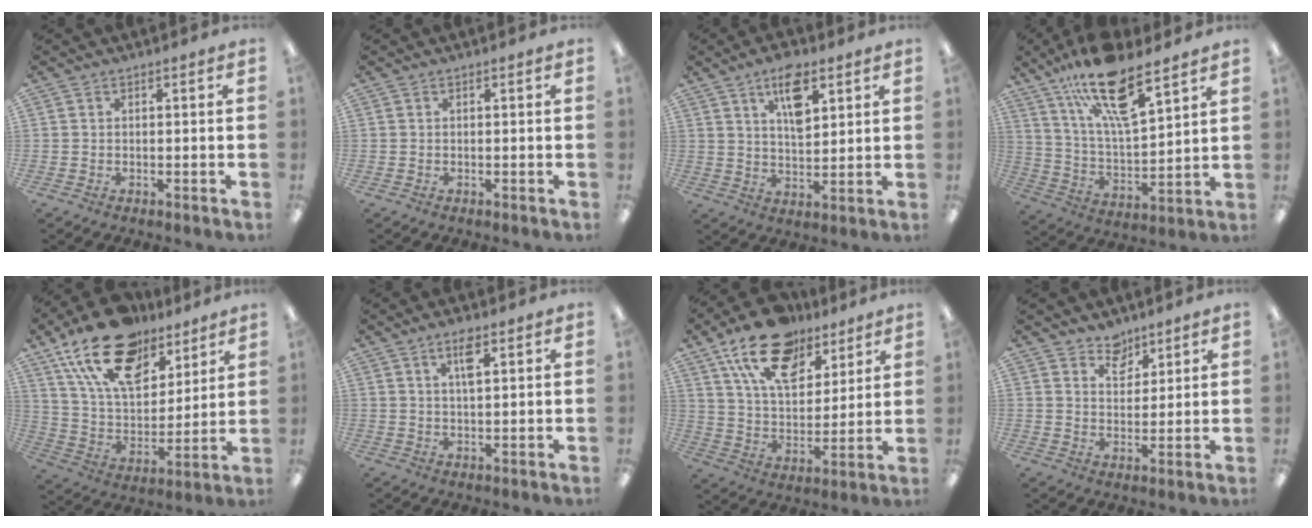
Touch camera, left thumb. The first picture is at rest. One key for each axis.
{"total": 0.0}
{"total": 9.6, "fx": 5.4, "fy": 4.4, "fz": 6.5, "tx": -0.100, "ty": -0.018, "tz": 0.091}
{"total": 19.1, "fx": 12.9, "fy": 6.3, "fz": 12.6, "tx": -0.218, "ty": -0.067, "tz": 0.219}
{"total": 22.0, "fx": 14.1, "fy": 11.6, "fz": 12.2, "tx": -0.218, "ty": -0.066, "tz": 0.255}
{"total": 4.5, "fx": 2.5, "fy": 1.4, "fz": 3.5, "tx": -0.062, "ty": -0.001, "tz": 0.039}
{"total": 19.3, "fx": 12.5, "fy": 10.5, "fz": 10.4, "tx": -0.174, "ty": -0.059, "tz": 0.222}
{"total": 5.9, "fx": 4.9, "fy": 3.2, "fz": 0.8, "tx": -0.009, "ty": -0.030, "tz": 0.089}